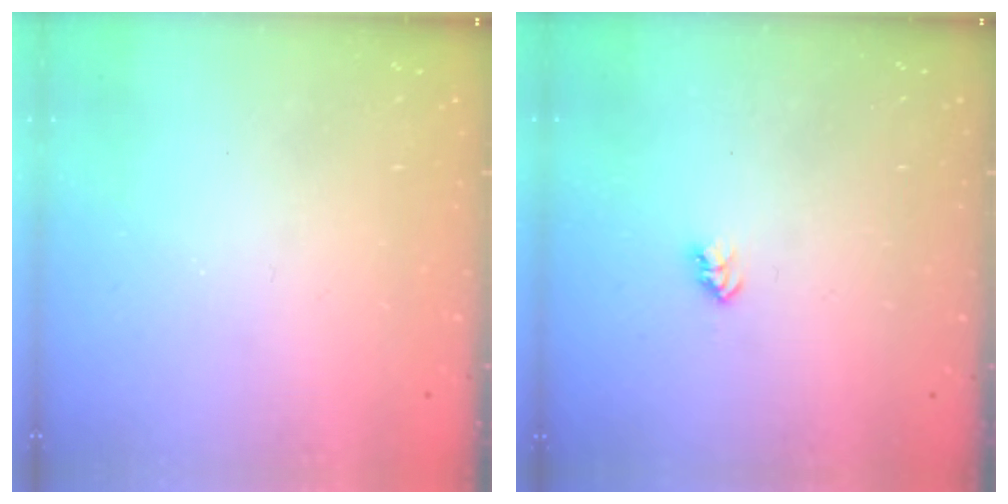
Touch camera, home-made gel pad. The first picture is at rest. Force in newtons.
{"total": 2.7, "press": 2.7, "slide": 0.4}